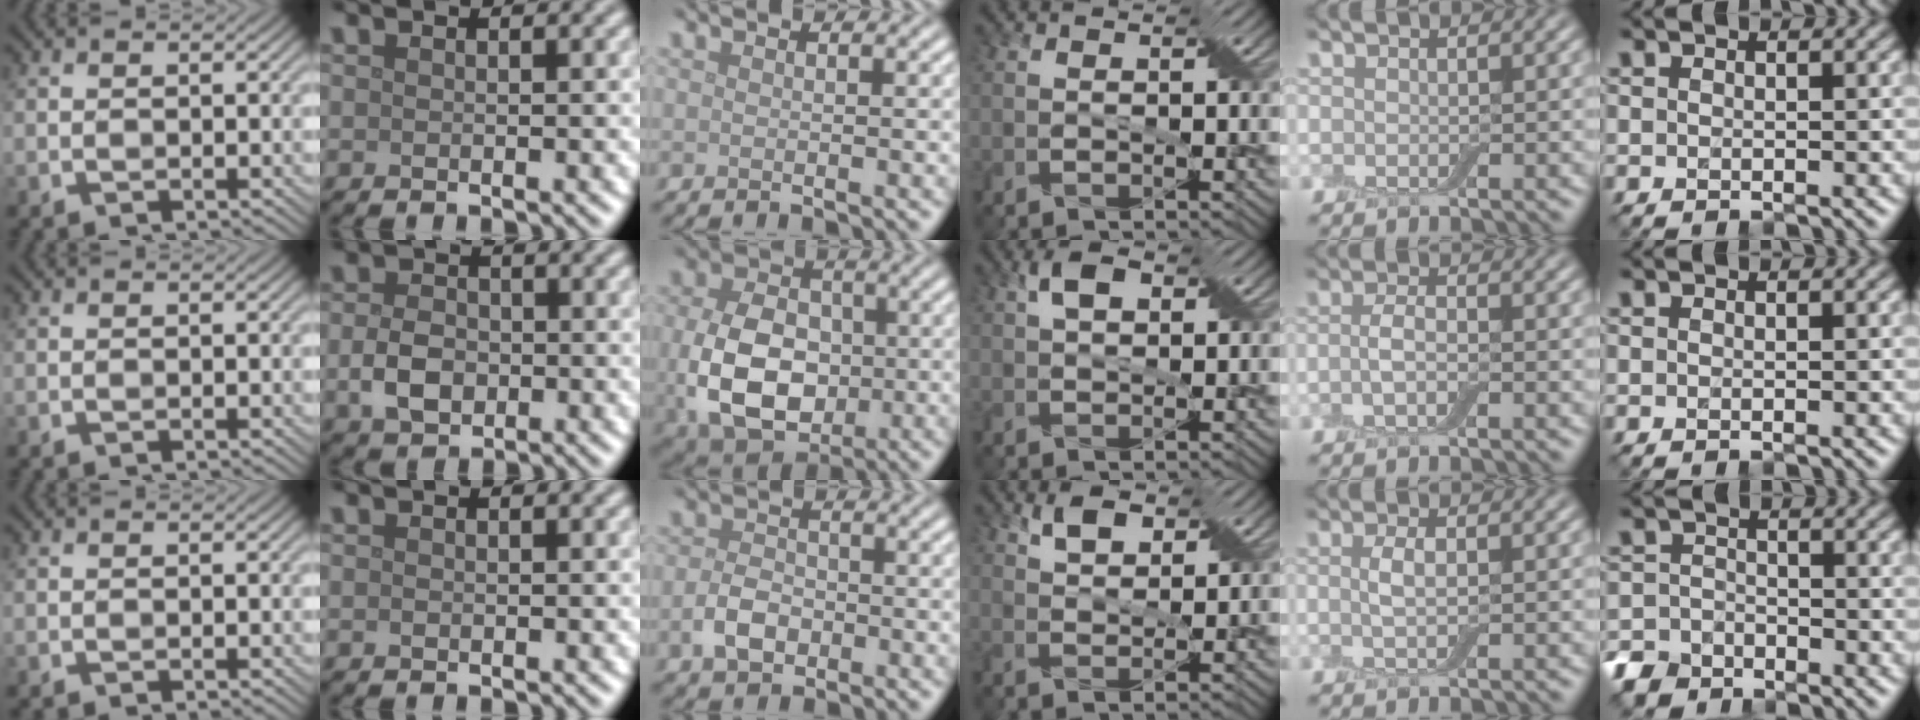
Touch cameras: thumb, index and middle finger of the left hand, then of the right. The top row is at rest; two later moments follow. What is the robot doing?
{"motion": "fold", "object": "apron"}